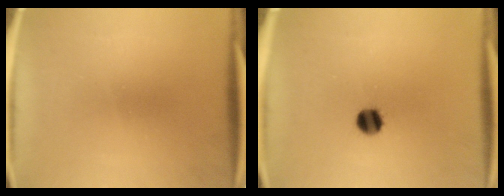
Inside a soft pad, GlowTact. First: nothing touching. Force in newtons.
{"total": 5.0}